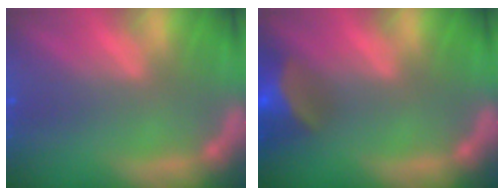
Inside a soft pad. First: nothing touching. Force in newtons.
{"total": 6.5}